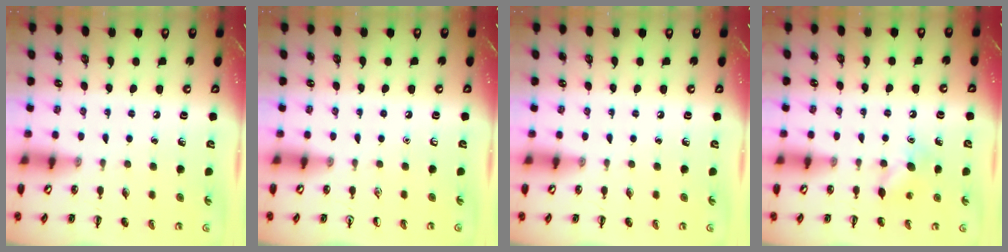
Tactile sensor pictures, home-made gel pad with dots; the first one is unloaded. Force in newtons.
{"total": 0.0}
{"total": 0.0}
{"total": 6.4, "press": 6.3, "slide": 1.1}